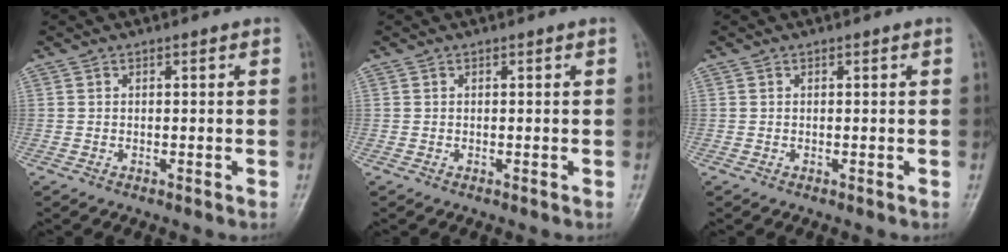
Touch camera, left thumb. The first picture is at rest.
{"total": 0.0}
{"total": 0.0}